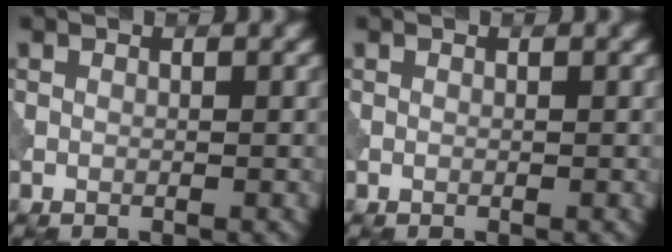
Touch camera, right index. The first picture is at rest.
{"total": 0.0}